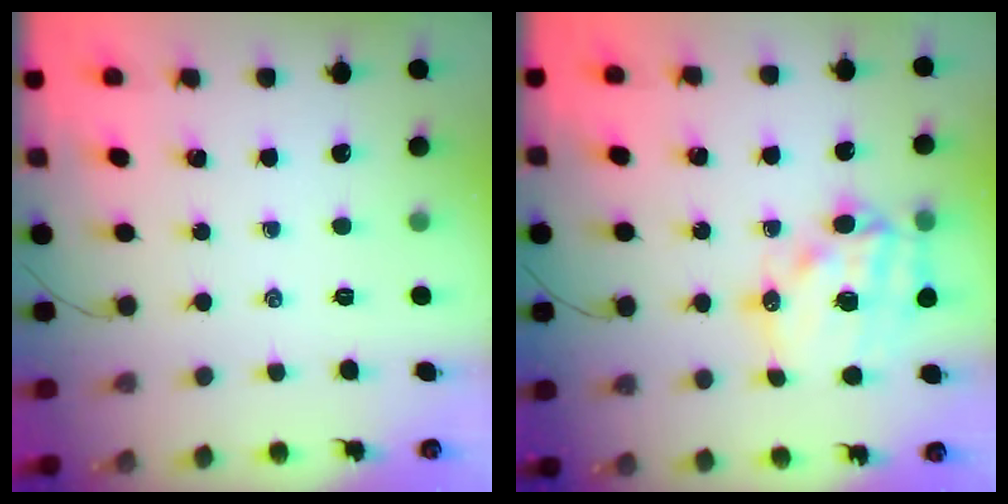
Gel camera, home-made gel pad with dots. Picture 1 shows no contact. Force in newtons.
{"total": 16.8, "press": 16.4, "slide": 3.4}